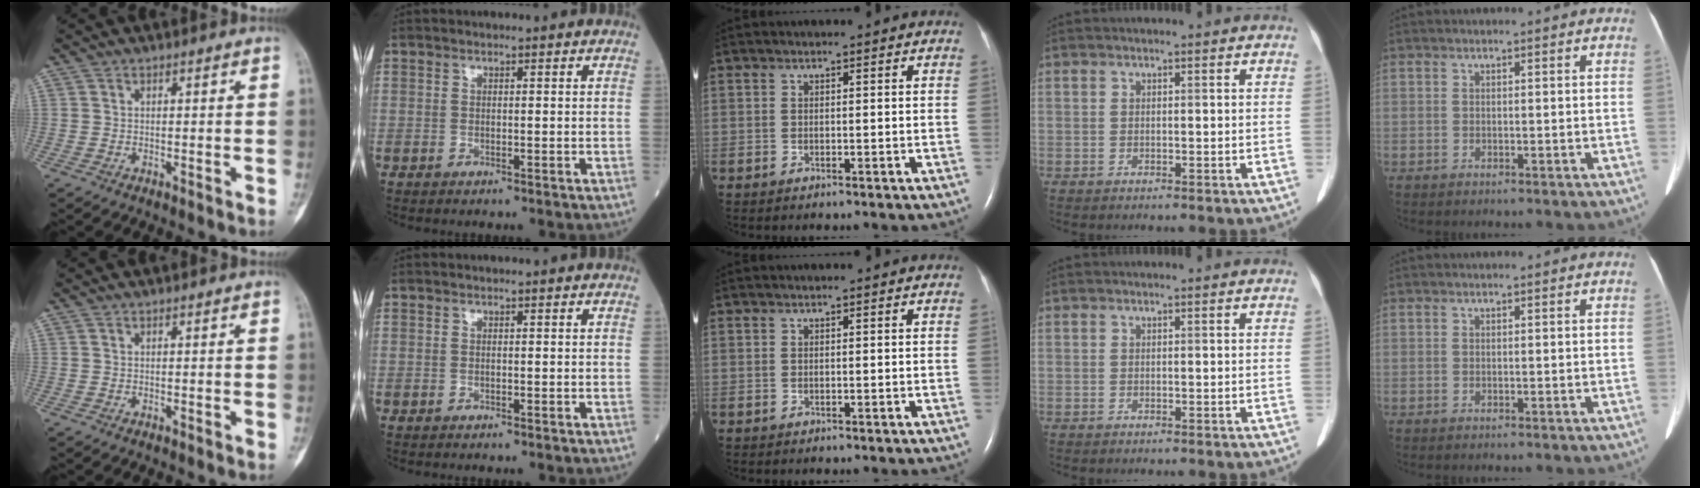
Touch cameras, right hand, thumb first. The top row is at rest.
{}